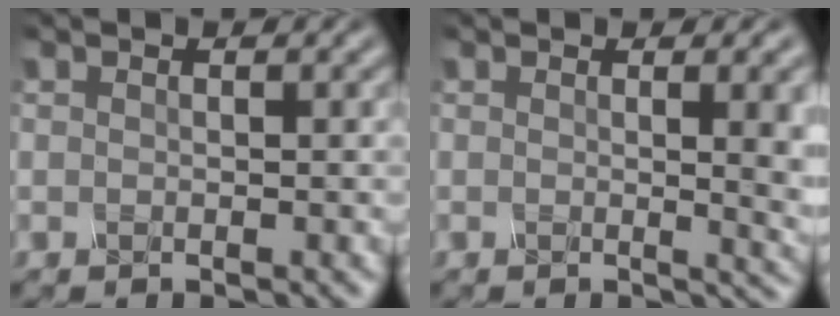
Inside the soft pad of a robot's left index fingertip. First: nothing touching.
{"total": 5.9, "force": [0.5, 2.1, 5.5], "torque": [-0.041, -0.001, 0.009]}